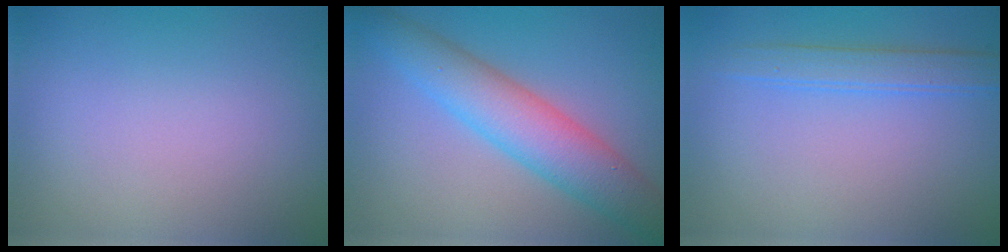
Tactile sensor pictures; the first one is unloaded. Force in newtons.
{"total": 6.3, "press": 6.3, "slide": 0.1}
{"total": 2.6, "press": 2.6, "slide": 0.0}